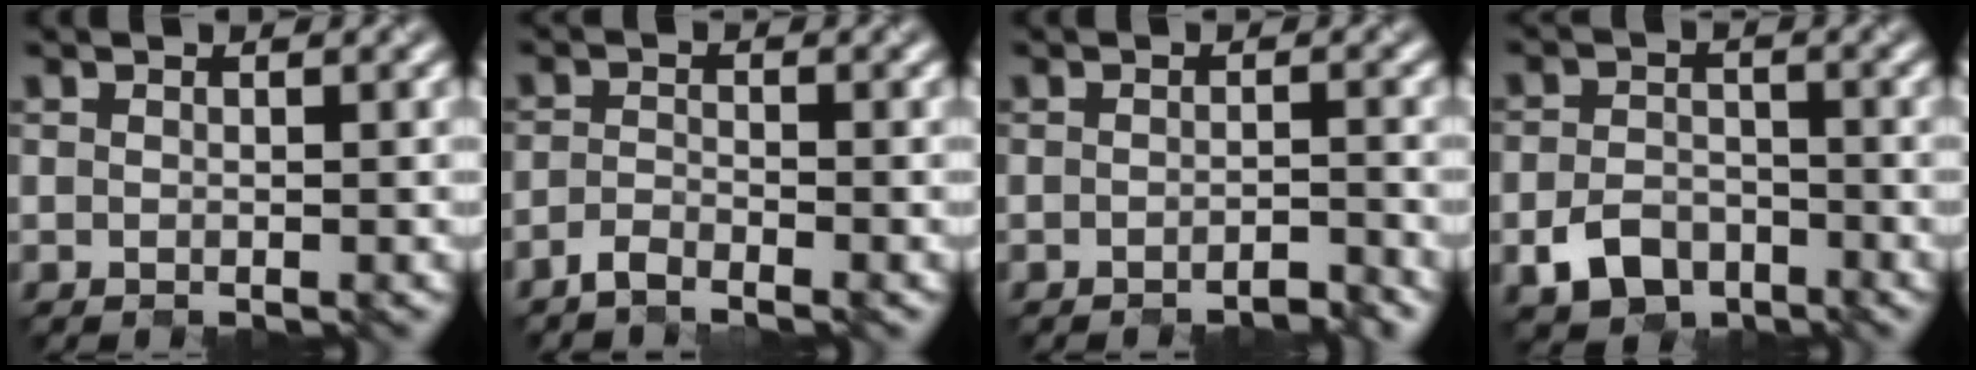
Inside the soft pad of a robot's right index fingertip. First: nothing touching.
{"total": 1.7, "force": [-1.5, 0.3, 0.7], "torque": [-0.019, -0.002, -0.034]}
{"total": 1.4, "force": [-1.2, 0.1, 0.7], "torque": [-0.006, 0.000, -0.023]}
{"total": 3.7, "force": [-2.1, 2.6, 1.5], "torque": [-0.032, -0.005, -0.043]}